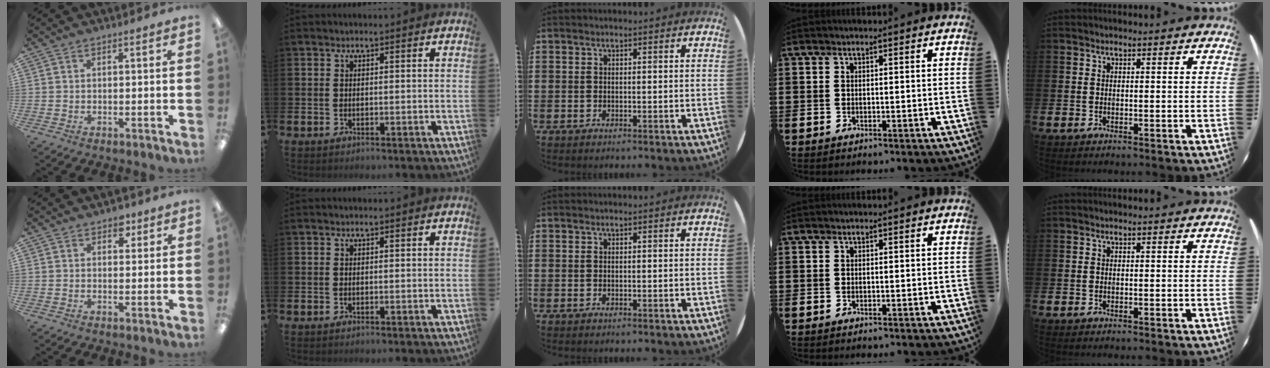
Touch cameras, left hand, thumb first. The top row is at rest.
{"thumb": {"total": 3.2, "force": [2.0, 2.1, 1.4], "torque": [-0.008, -0.005, 0.031]}}